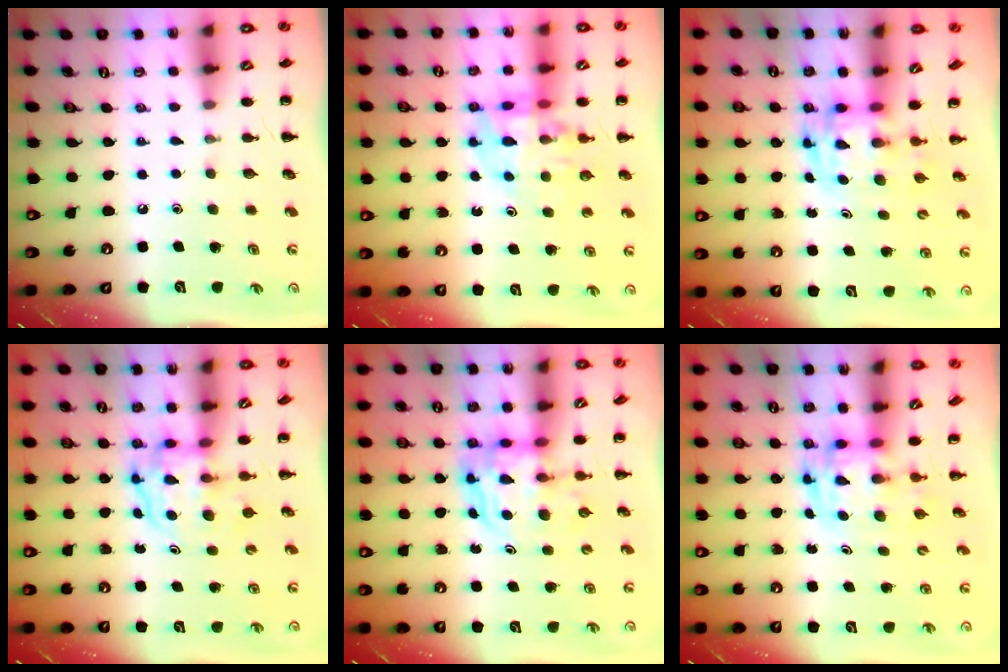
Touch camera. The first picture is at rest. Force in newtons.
{"total": 10.8, "press": 10.4, "slide": 2.8}
{"total": 2.8, "press": 2.7, "slide": 0.6}
{"total": 3.8, "press": 3.7, "slide": 0.6}
{"total": 4.4, "press": 4.3, "slide": 1.1}
{"total": 2.8, "press": 2.7, "slide": 0.6}